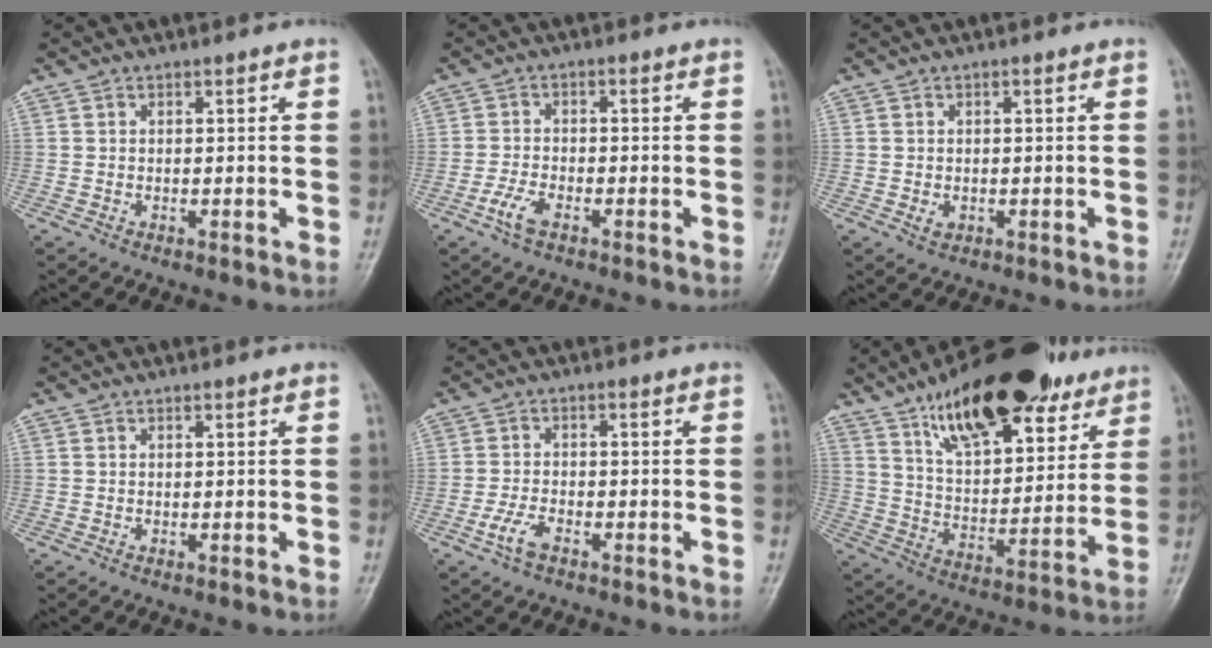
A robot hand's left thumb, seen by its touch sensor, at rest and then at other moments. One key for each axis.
{"total": 3.8, "fx": -2.2, "fy": 1.6, "fz": 2.6, "tx": -0.058, "ty": 0.012, "tz": -0.045}
{"total": 1.8, "fx": -0.3, "fy": 1.3, "fz": 1.1, "tx": -0.012, "ty": -0.001, "tz": -0.002}
{"total": 0.0}
{"total": 4.0, "fx": -2.3, "fy": 1.8, "fz": 2.8, "tx": -0.061, "ty": 0.013, "tz": -0.045}
{"total": 24.9, "fx": 15.5, "fy": 10.7, "fz": 16.3, "tx": -0.211, "ty": -0.042, "tz": 0.252}